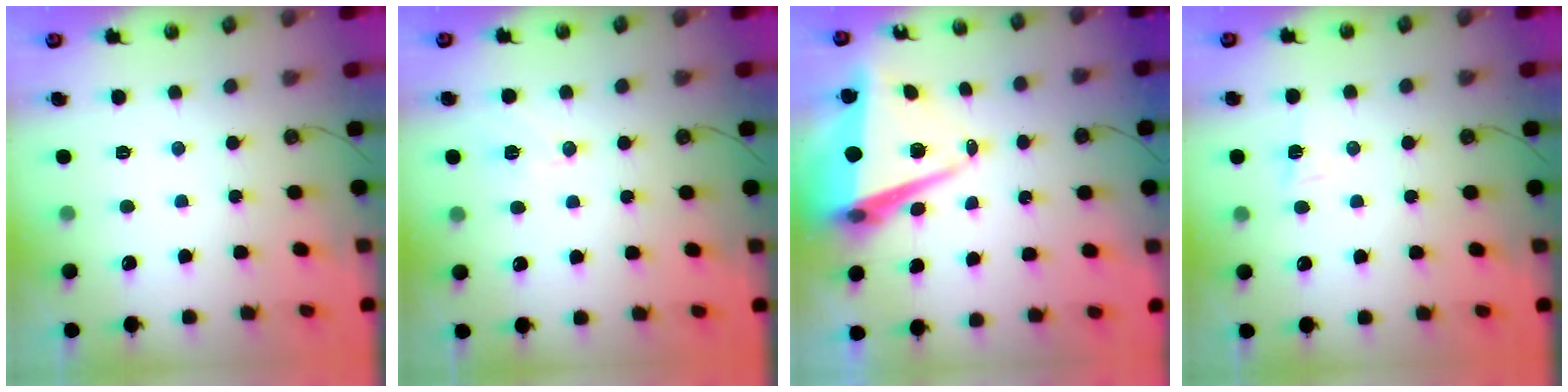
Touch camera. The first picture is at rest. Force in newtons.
{"total": 7.7, "press": 7.7, "slide": 1.1}
{"total": 9.7, "press": 9.1, "slide": 3.2}
{"total": 5.6, "press": 5.1, "slide": 2.4}